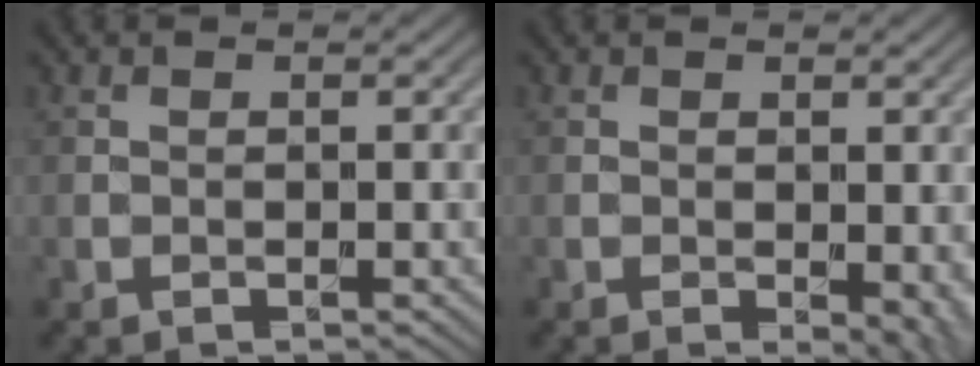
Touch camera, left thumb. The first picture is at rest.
{"total": 3.3, "force": [-0.8, 1.5, 2.9], "torque": [-0.034, -0.012, -0.007]}